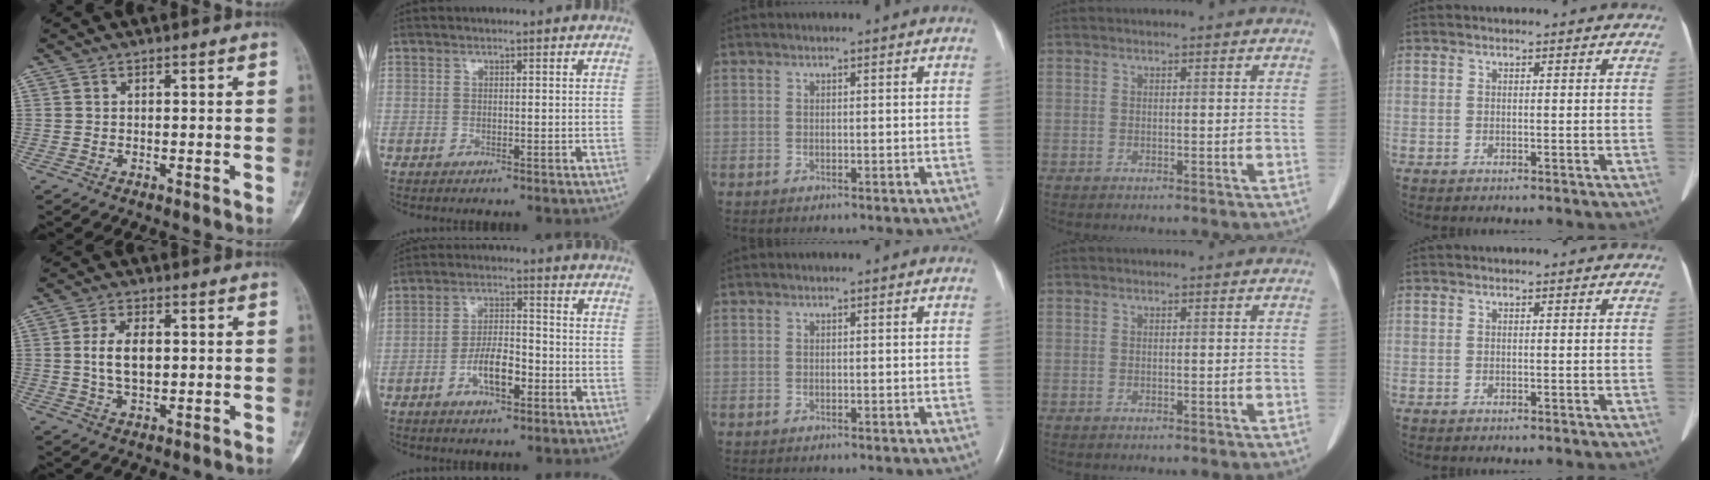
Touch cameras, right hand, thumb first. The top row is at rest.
{"thumb": {"total": 6.8, "force": [0.7, 3.7, 5.7], "torque": [-0.105, 0.000, 0.013]}, "index": {"total": 6.7, "force": [-2.8, 2.2, 5.6], "torque": [-0.108, 0.006, -0.052]}}